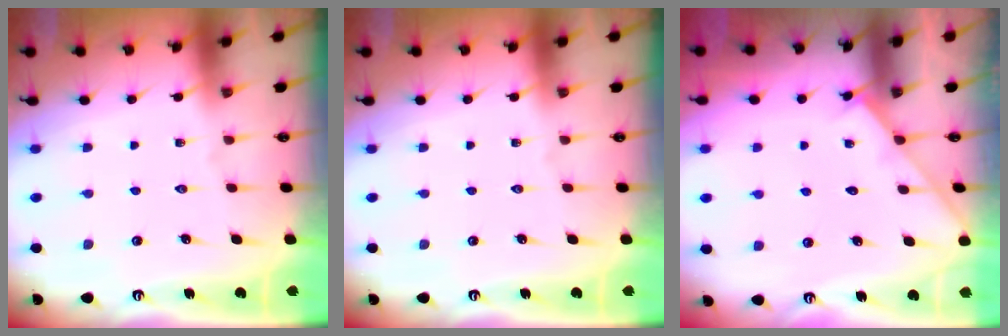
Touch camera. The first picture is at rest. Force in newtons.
{"total": 0.0}
{"total": 2.9, "press": 2.9, "slide": 0.4}